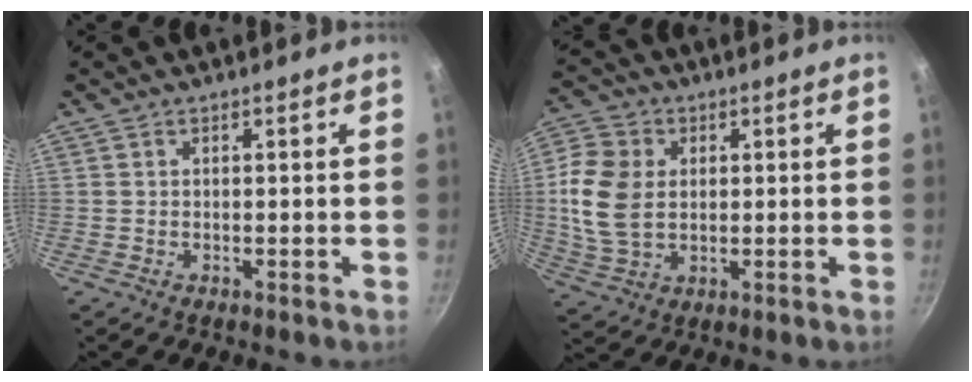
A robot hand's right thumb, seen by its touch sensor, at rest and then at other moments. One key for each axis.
{"total": 11.8, "fx": 1.2, "fy": 8.5, "fz": 8.1, "tx": -0.151, "ty": -0.003, "tz": 0.019}